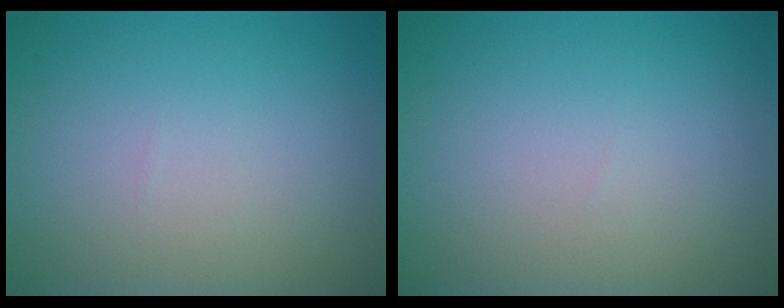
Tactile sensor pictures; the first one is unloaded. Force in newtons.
{"total": 0.0}